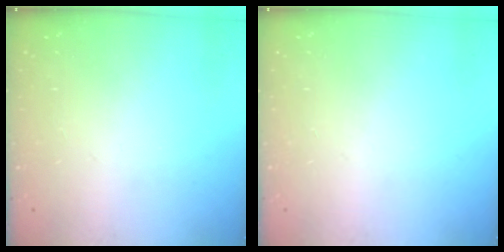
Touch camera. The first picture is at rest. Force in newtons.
{"total": 0.0}